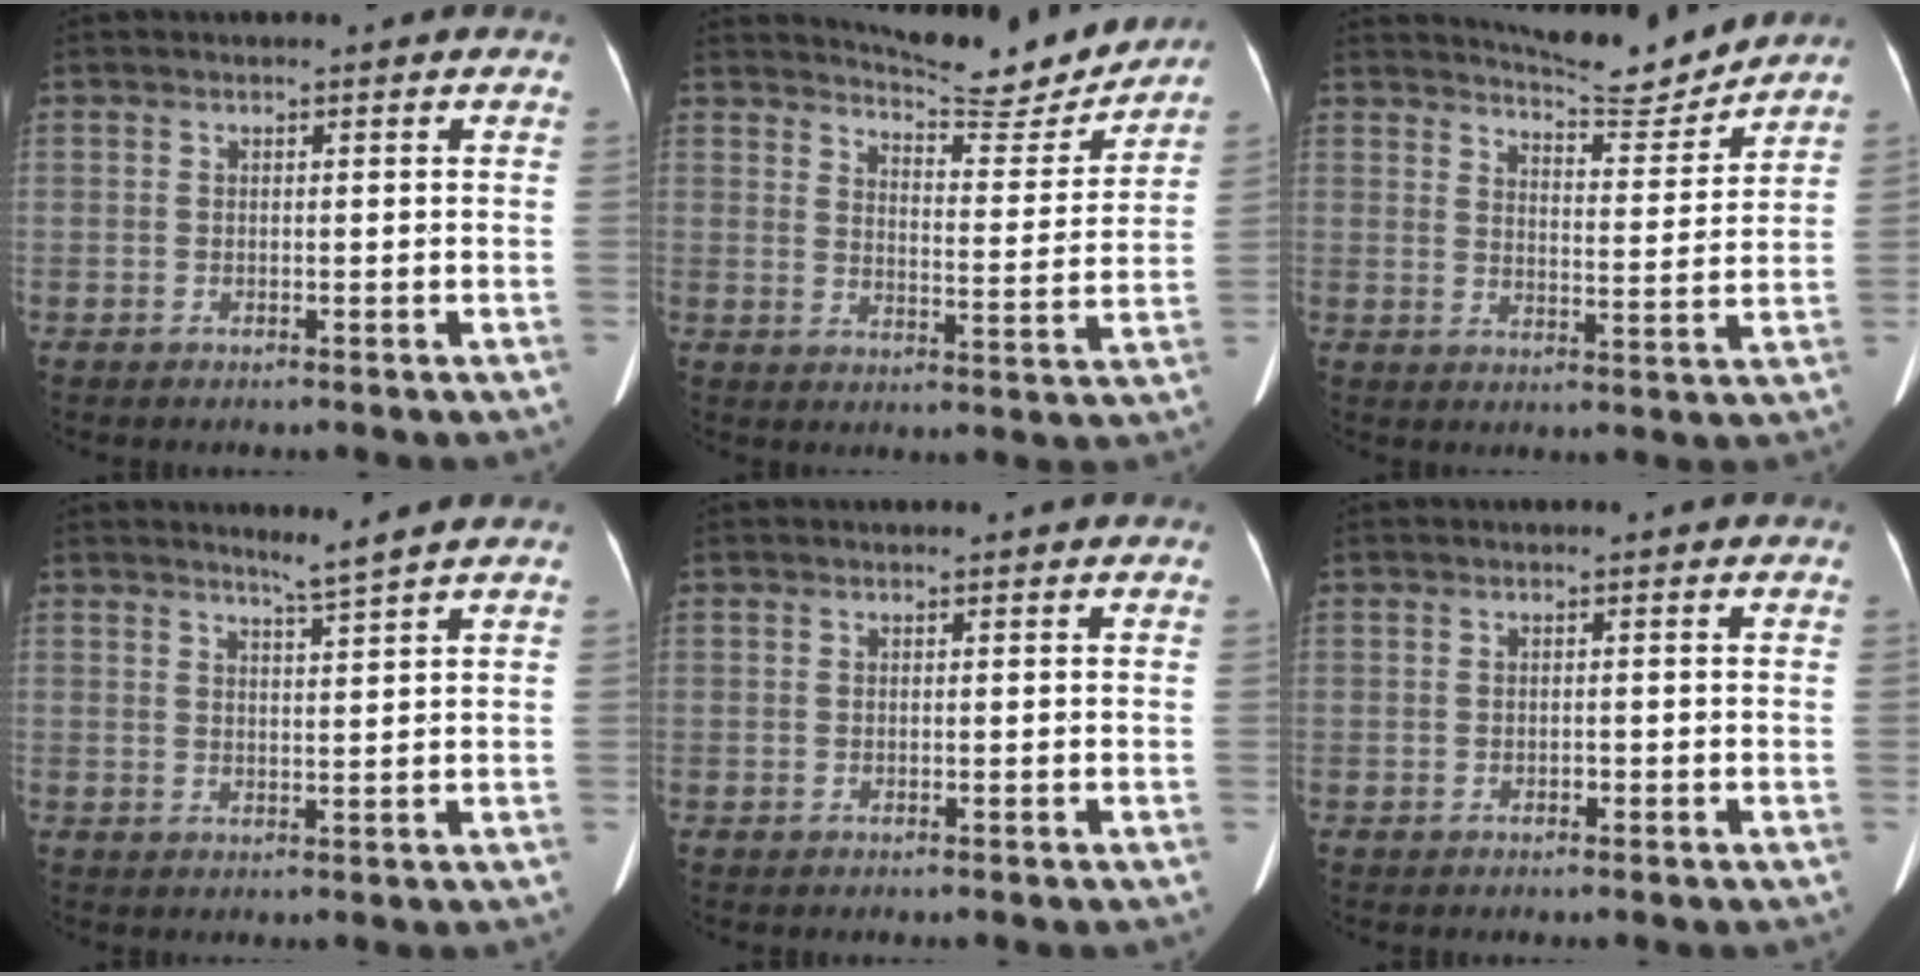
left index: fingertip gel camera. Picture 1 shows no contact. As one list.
[{"total": 12.3, "force": [12.0, 1.3, 2.4], "torque": [-0.038, -0.024, 0.157]}, {"total": 8.9, "force": [8.8, 0.1, 1.2], "torque": [-0.031, -0.014, 0.127]}, {"total": 2.6, "force": [2.1, -1.2, 0.7], "torque": [-0.024, -0.012, 0.044]}, {"total": 0.0}, {"total": 0.6, "force": [-0.4, 0.3, 0.3], "torque": [-0.005, 0.001, -0.006]}]